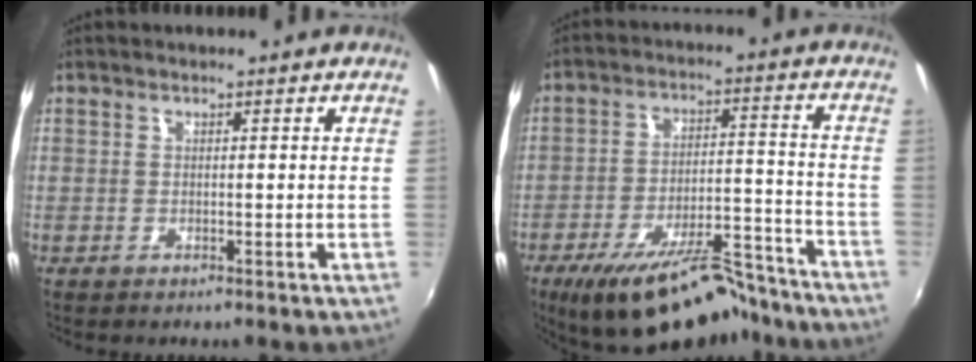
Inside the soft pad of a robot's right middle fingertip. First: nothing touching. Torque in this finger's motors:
{"motor_torque": [1.07, -1.07, 0.35, 0.14]}